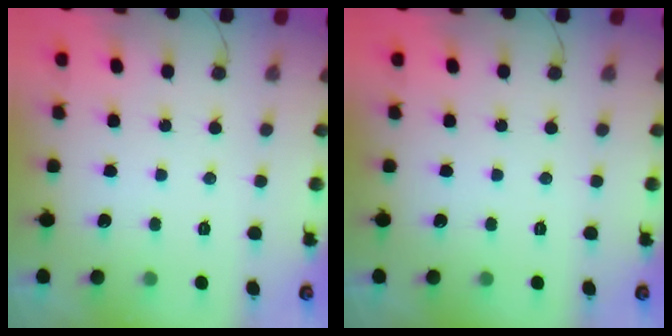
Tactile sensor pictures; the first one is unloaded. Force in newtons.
{"total": 0.0}